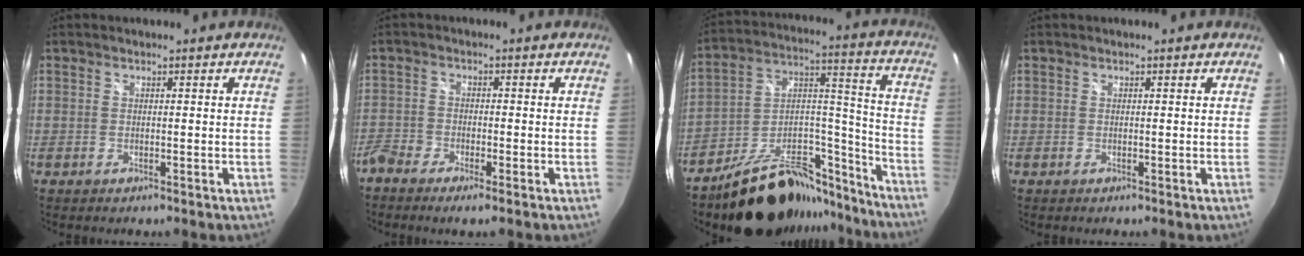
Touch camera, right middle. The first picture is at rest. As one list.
[{"total": 4.7, "force": [-3.7, 1.3, 2.6], "torque": [-0.081, -0.011, -0.077]}, {"total": 21.3, "force": [-17.0, 8.8, 9.3], "torque": [-0.144, 0.064, -0.246]}, {"total": 0.0}]